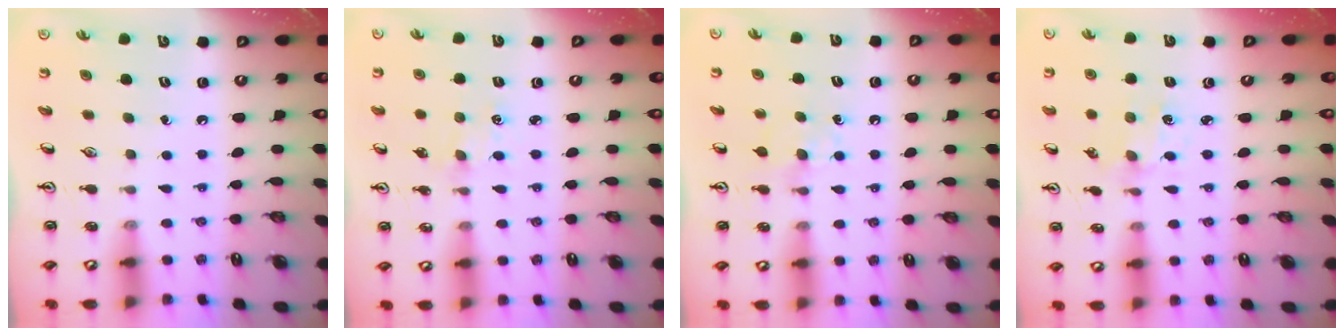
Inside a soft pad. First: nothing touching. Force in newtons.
{"total": 1.2, "press": 1.2, "slide": 0.2}
{"total": 5.7, "press": 5.6, "slide": 0.9}
{"total": 2.0, "press": 1.9, "slide": 0.4}